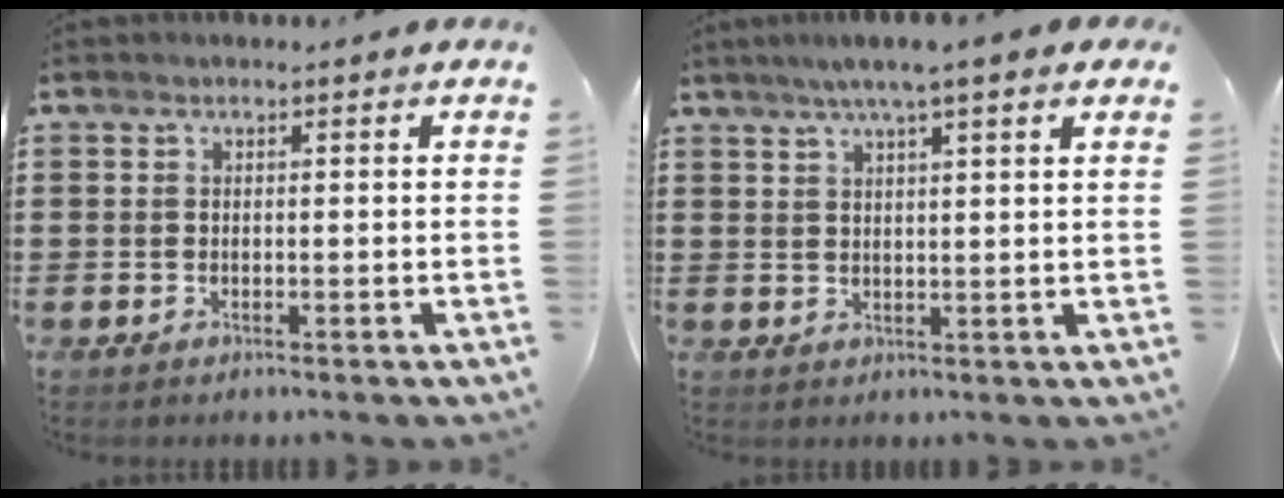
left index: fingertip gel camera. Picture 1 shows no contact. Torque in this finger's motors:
{"motor_torque": [1.25, 0.89, 1.02, 0.10]}